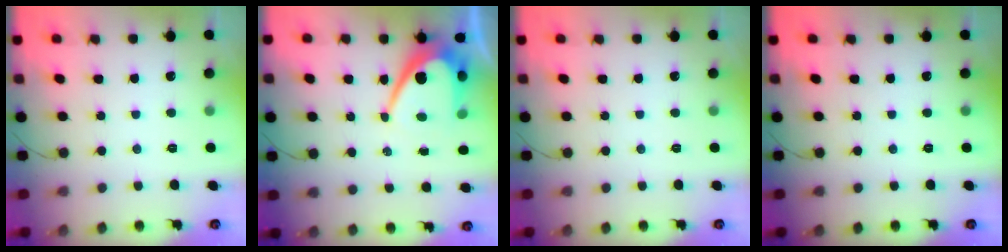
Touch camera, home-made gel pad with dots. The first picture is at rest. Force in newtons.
{"total": 10.7, "press": 10.6, "slide": 0.9}
{"total": 0.0}
{"total": 0.0}